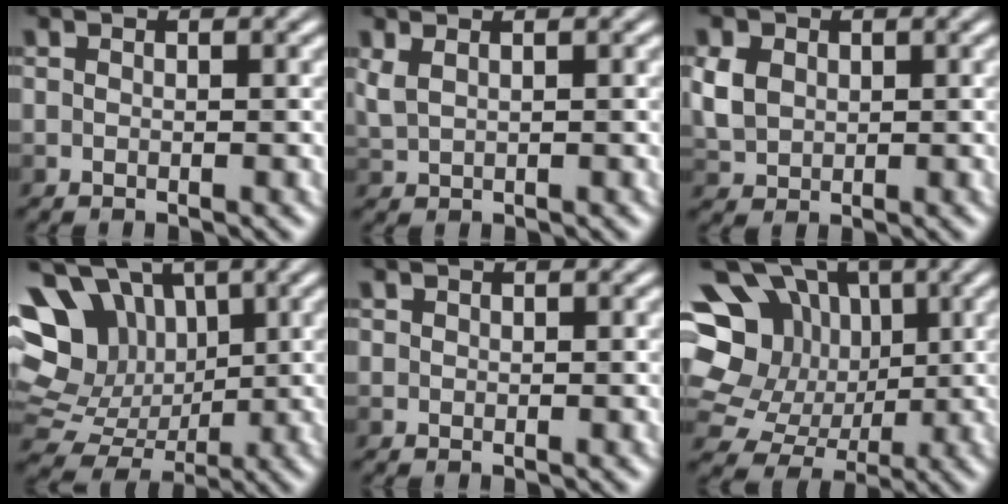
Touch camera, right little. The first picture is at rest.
{"total": 2.2, "force": [0.9, 1.0, 1.7], "torque": [-0.048, 0.002, 0.020]}
{"total": 3.4, "force": [0.5, 2.8, 1.8], "torque": [-0.057, 0.000, 0.010]}
{"total": 10.9, "force": [3.3, 8.4, 6.0], "torque": [-0.140, 0.027, 0.060]}
{"total": 0.0}
{"total": 12.5, "force": [3.8, 9.5, 7.2], "torque": [-0.152, 0.034, 0.055]}